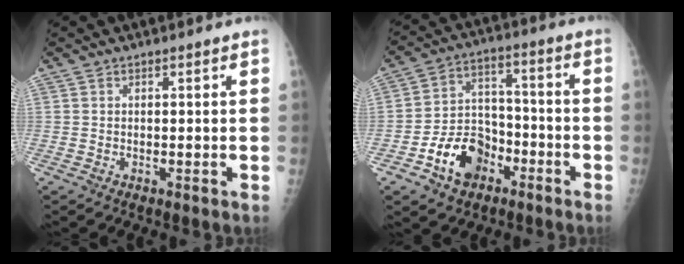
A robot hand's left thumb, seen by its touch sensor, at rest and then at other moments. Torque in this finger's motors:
{"motor_torque": [1.05, 1.26, 0.15, 0.00, 0.15]}